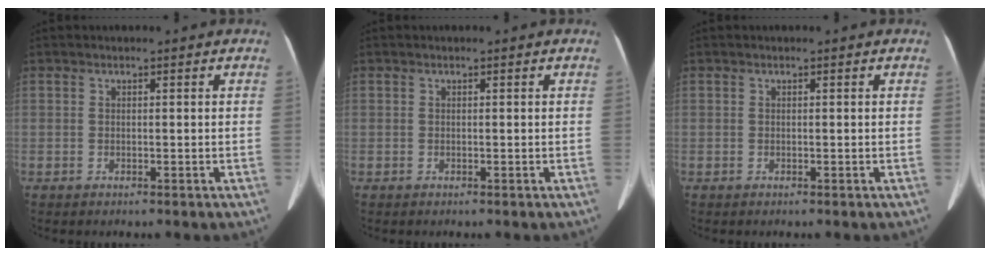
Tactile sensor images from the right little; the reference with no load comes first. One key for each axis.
{"total": 0.0}
{"total": 0.0}